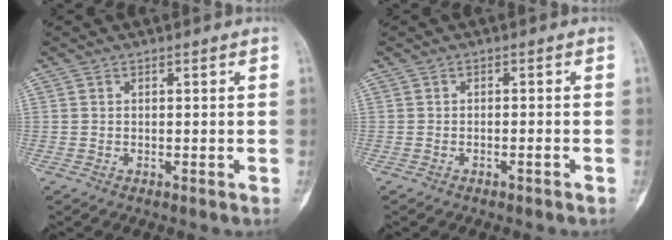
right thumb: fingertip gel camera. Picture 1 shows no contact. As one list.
[{"total": 0.9, "force": [-0.6, 0.1, 0.7], "torque": [-0.015, 0.010, -0.007]}]